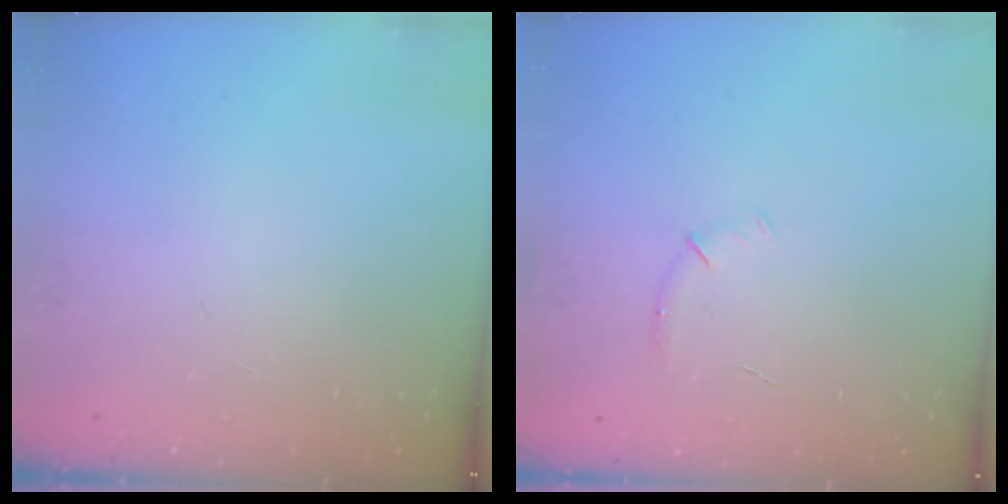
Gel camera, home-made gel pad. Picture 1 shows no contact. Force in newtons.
{"total": 5.5, "press": 5.2, "slide": 1.6}